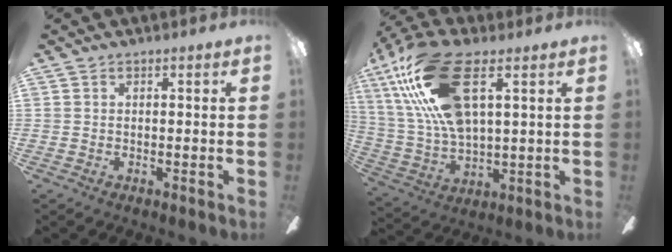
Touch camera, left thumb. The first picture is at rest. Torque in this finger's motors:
{"motor_torque": [2.17, 2.23, 1.41, -1.36, 0.64]}